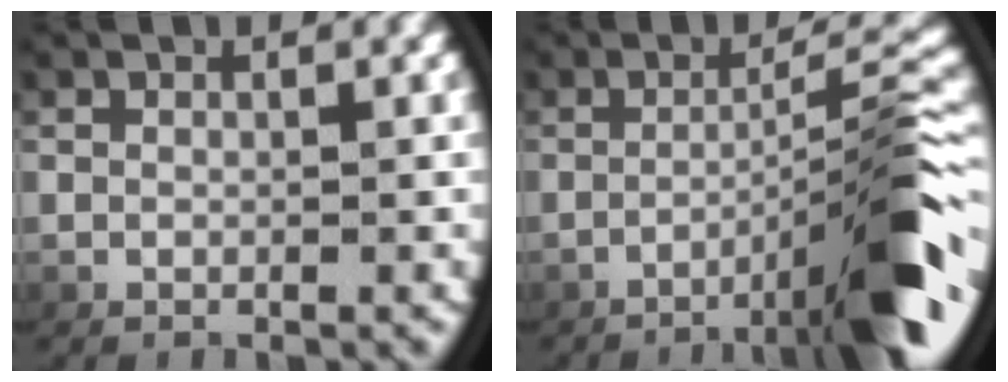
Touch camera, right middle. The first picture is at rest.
{"total": 7.9, "force": [-3.4, 0.2, 7.1], "torque": [-0.096, 0.016, -0.051]}